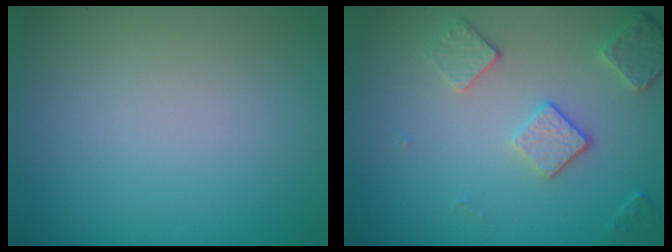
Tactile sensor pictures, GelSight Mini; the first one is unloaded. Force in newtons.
{"total": 3.1, "press": 2.7, "slide": 1.7}